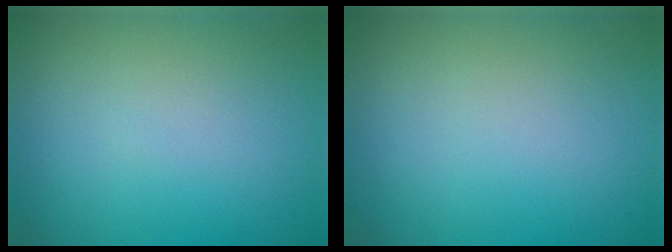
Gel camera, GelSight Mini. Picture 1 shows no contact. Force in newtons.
{"total": 0.0}